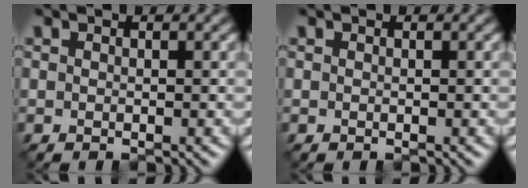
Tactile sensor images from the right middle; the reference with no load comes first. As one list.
[{"total": 0.0}]